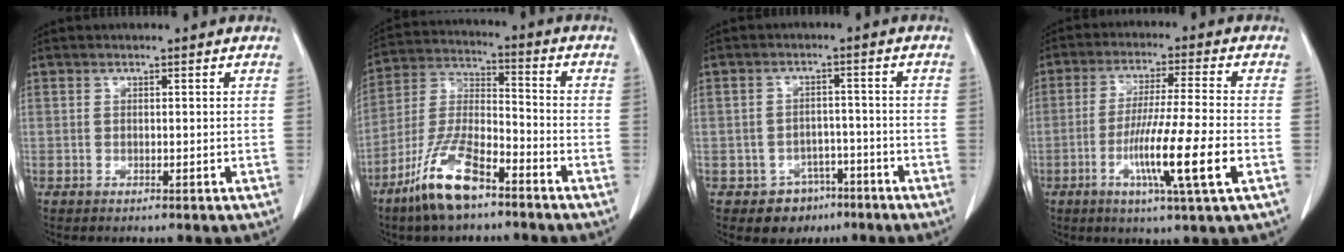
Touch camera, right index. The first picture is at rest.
{"total": 12.4, "force": [-8.2, 3.2, 8.8], "torque": [-0.190, -0.013, -0.160]}
{"total": 5.3, "force": [-3.2, 4.2, 0.5], "torque": [-0.002, 0.015, -0.040]}
{"total": 11.9, "force": [-3.8, -0.9, 11.3], "torque": [-0.207, -0.019, -0.070]}